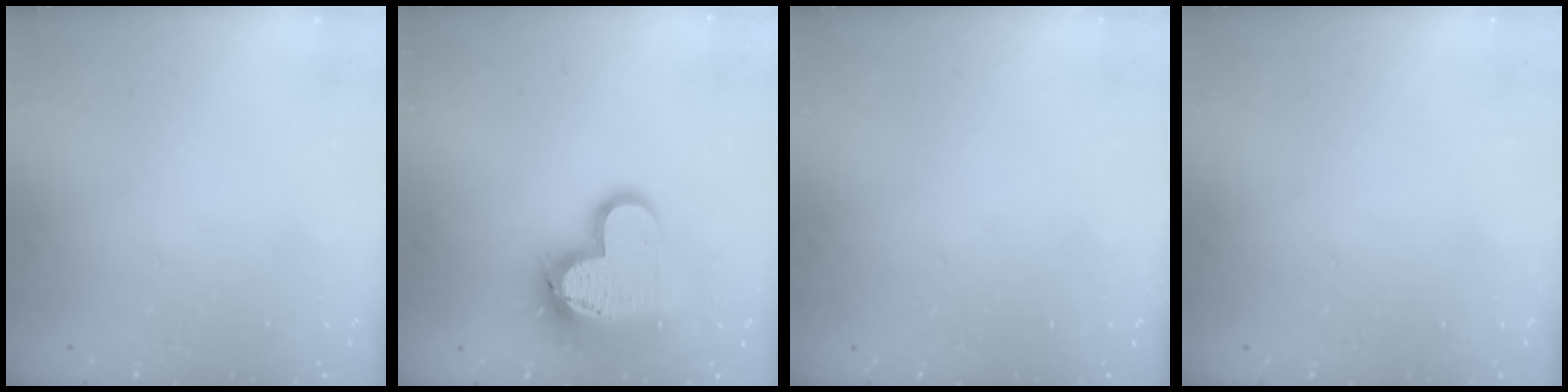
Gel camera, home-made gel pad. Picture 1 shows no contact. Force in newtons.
{"total": 15.0, "press": 15.0, "slide": 1.0}
{"total": 0.0}
{"total": 0.0}